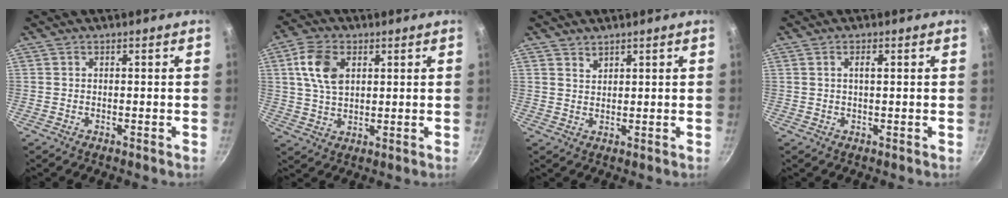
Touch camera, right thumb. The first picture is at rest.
{"total": 8.8, "force": [2.6, 5.8, 6.1], "torque": [-0.107, 0.002, 0.047]}
{"total": 1.6, "force": [1.3, 0.9, 0.3], "torque": [0.002, -0.005, 0.025]}
{"total": 1.3, "force": [0.3, 0.3, 1.2], "torque": [-0.020, 0.002, 0.007]}